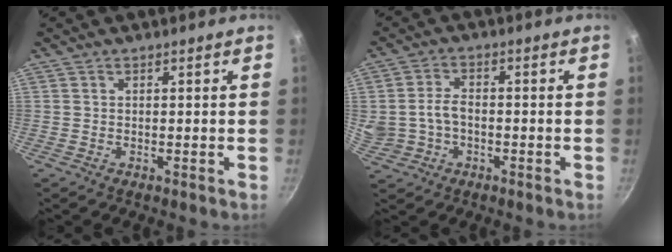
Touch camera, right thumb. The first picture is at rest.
{"total": 7.6, "force": [-0.9, 5.9, 4.8], "torque": [-0.089, 0.023, -0.011]}